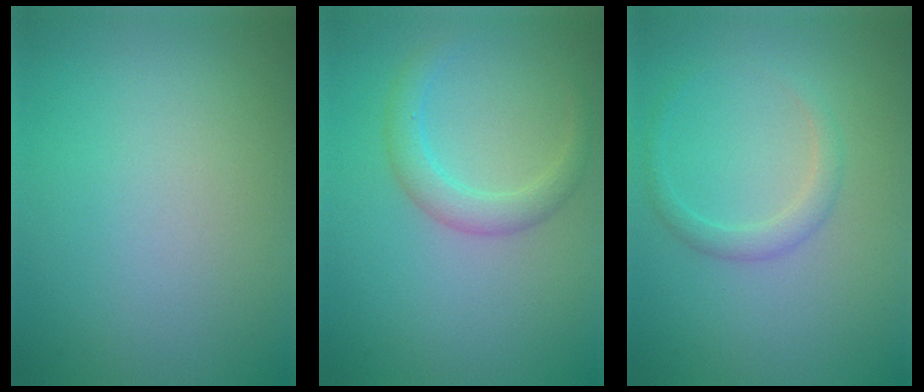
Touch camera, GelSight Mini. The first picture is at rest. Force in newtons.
{"total": 2.5, "press": 2.5, "slide": 0.1}
{"total": 1.6, "press": 1.6, "slide": 0.1}